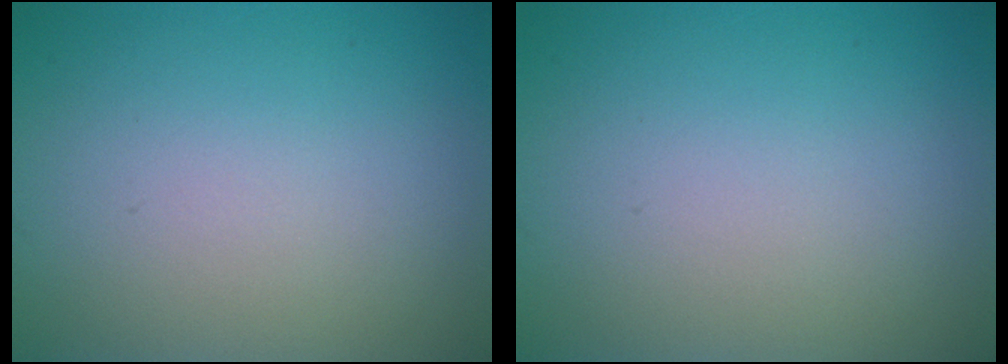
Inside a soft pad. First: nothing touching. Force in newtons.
{"total": 0.0}